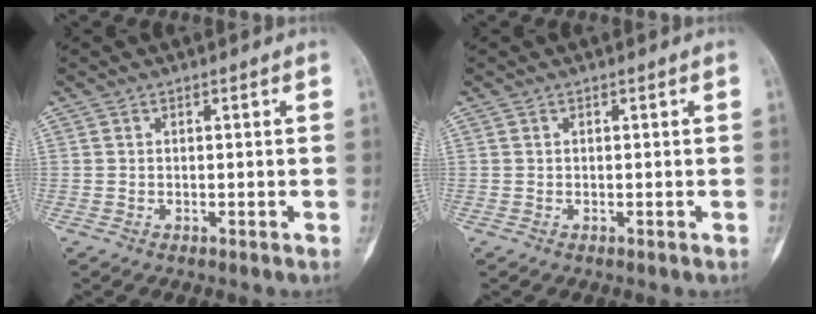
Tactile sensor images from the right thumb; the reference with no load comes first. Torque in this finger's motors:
{"motor_torque": [-0.20, 0.13, 0.03, 0.07, 0.04]}